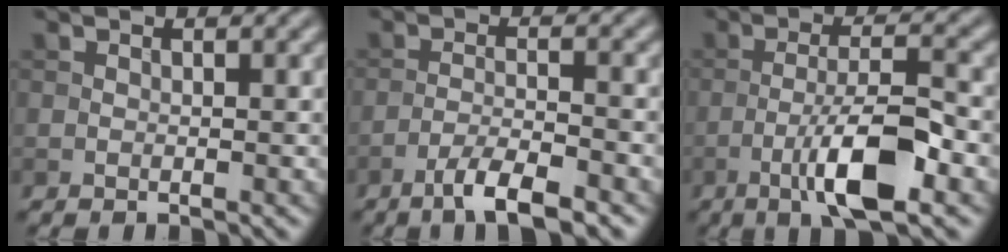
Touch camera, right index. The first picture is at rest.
{"total": 4.5, "force": [-3.1, 0.7, 3.1], "torque": [-0.058, 0.003, -0.060]}
{"total": 7.7, "force": [-3.2, 1.8, 6.8], "torque": [-0.120, 0.009, -0.060]}